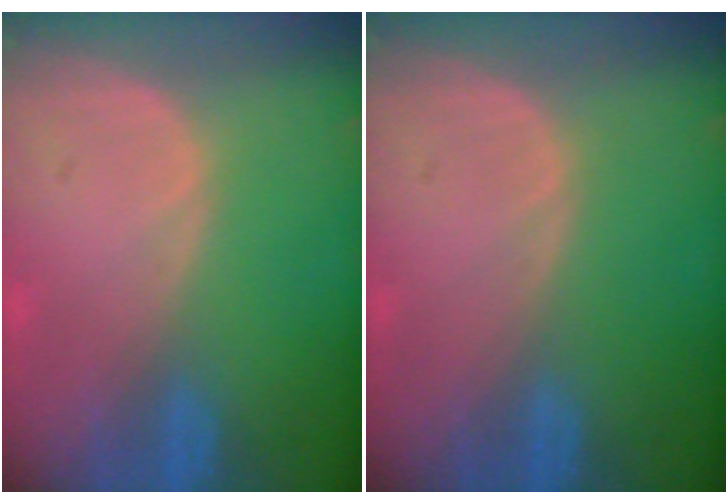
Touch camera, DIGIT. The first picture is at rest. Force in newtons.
{"total": 0.0}